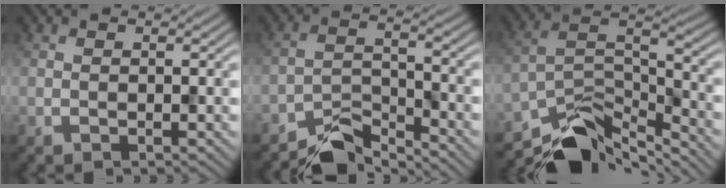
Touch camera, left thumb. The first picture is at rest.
{"total": 6.1, "force": [-5.4, 1.7, 2.2], "torque": [-0.041, -0.007, -0.106]}
{"total": 10.8, "force": [-8.3, 3.9, 5.7], "torque": [-0.096, -0.016, -0.159]}